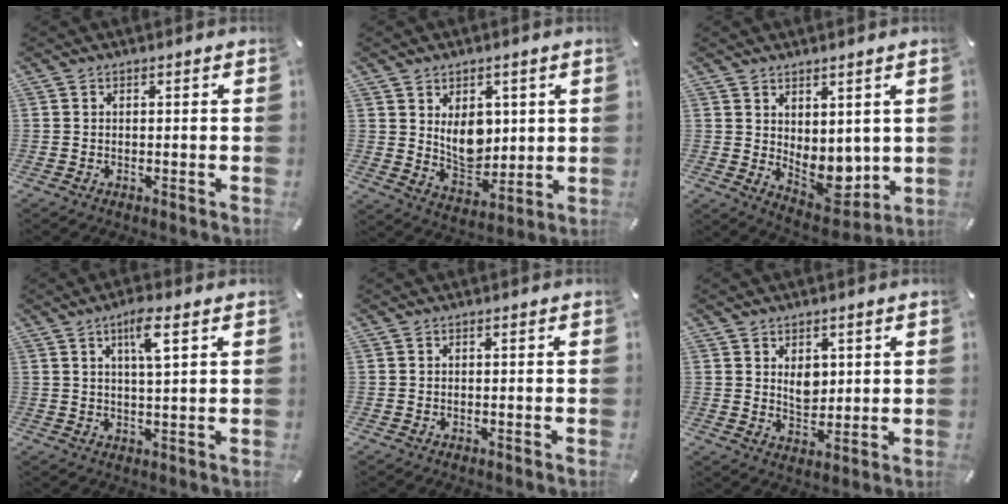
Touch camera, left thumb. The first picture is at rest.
{"total": 9.2, "force": [2.9, 6.9, 5.4], "torque": [-0.081, -0.012, 0.055]}
{"total": 7.3, "force": [0.4, 5.7, 4.5], "torque": [-0.035, -0.021, 0.013]}
{"total": 6.3, "force": [3.1, 1.1, 5.4], "torque": [-0.098, -0.002, 0.047]}
{"total": 0.0}
{"total": 5.4, "force": [2.0, 4.1, 2.8], "torque": [-0.040, -0.007, 0.034]}